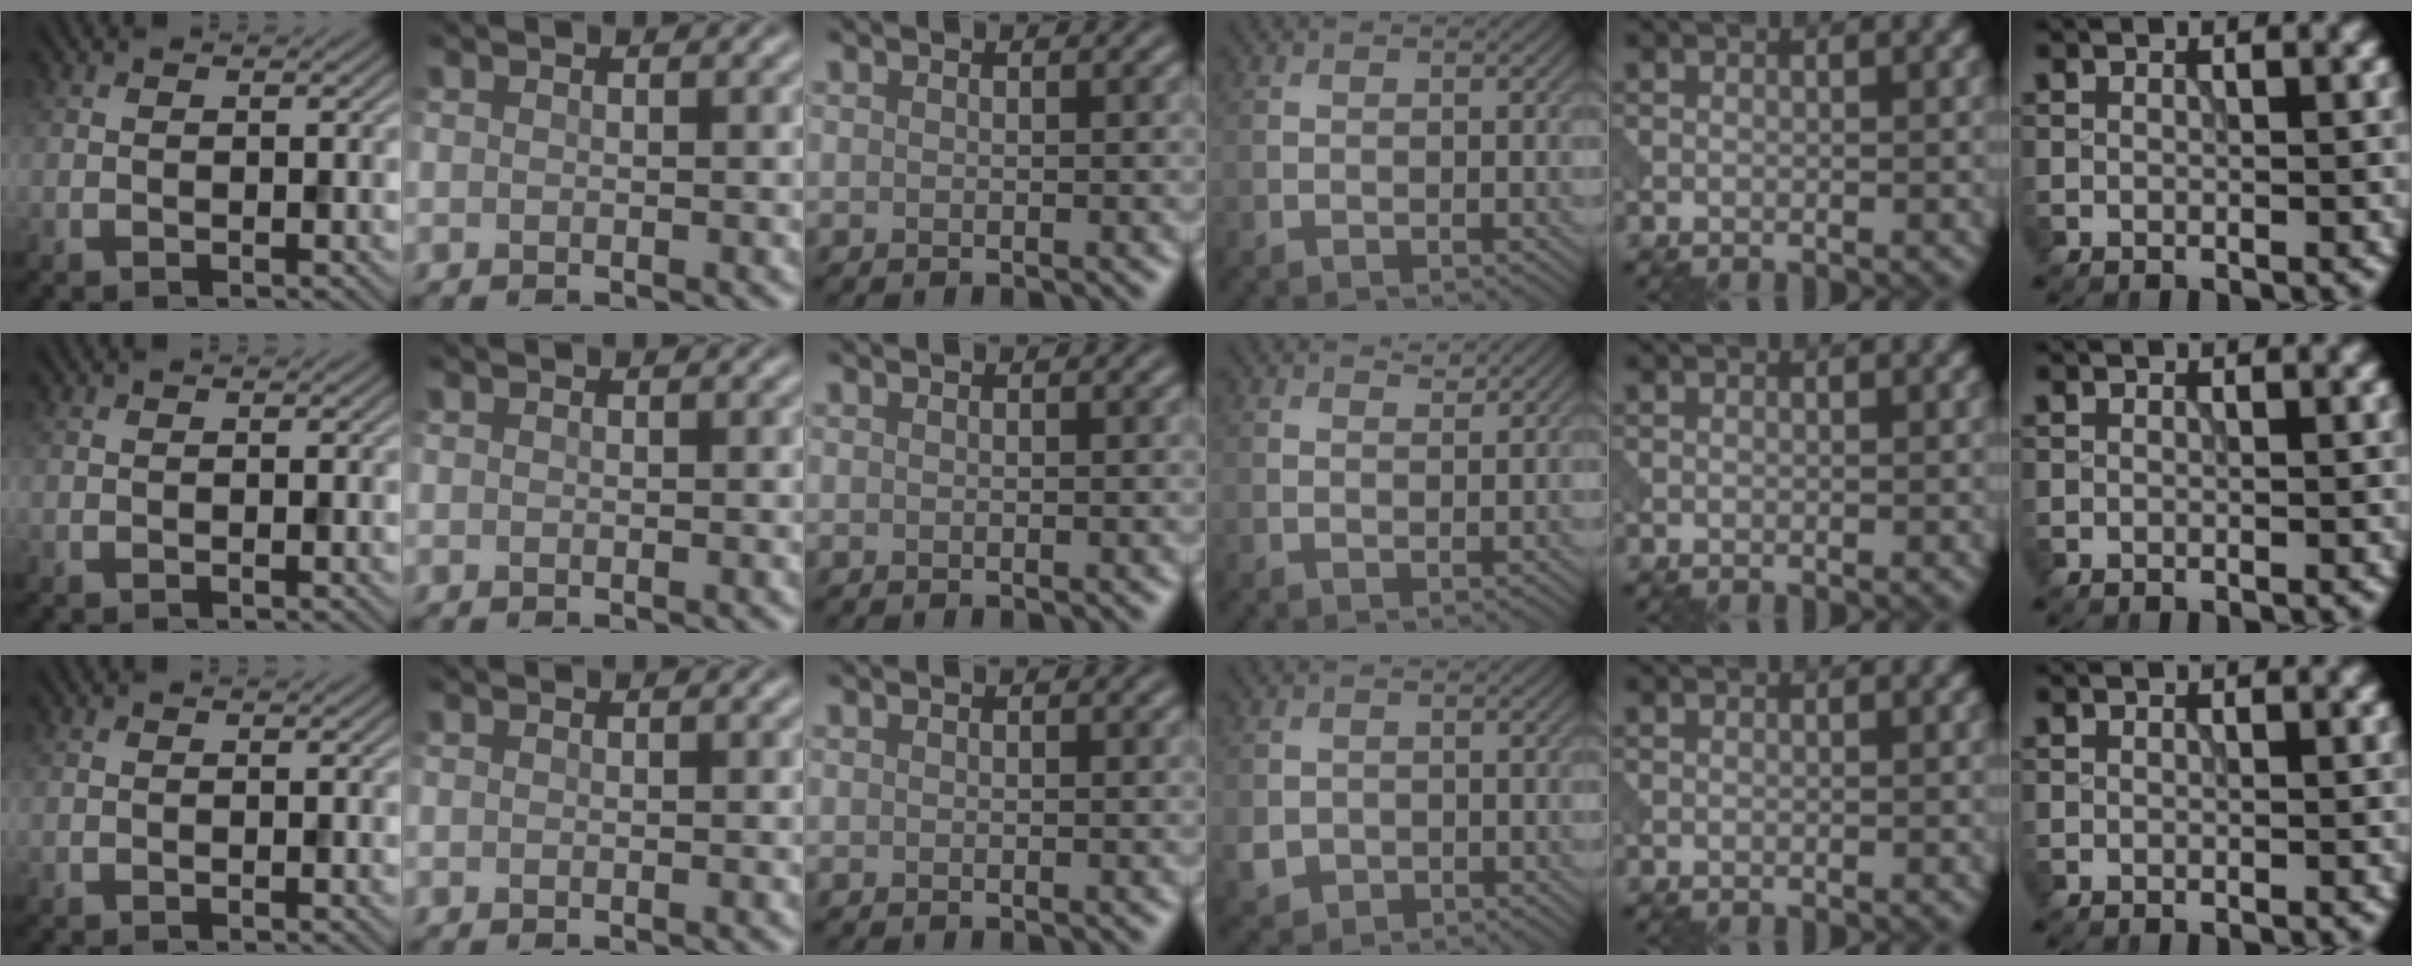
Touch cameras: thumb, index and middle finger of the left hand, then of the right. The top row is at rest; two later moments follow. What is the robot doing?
{"motion": "open", "object": "sandwich press"}